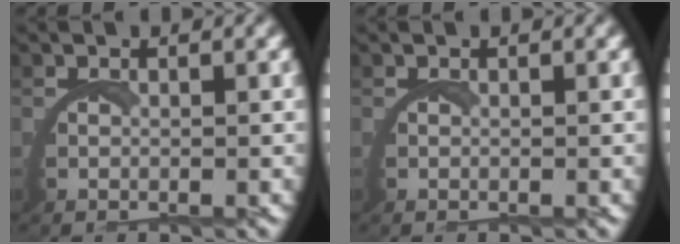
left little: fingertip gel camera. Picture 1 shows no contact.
{"total": 0.0}